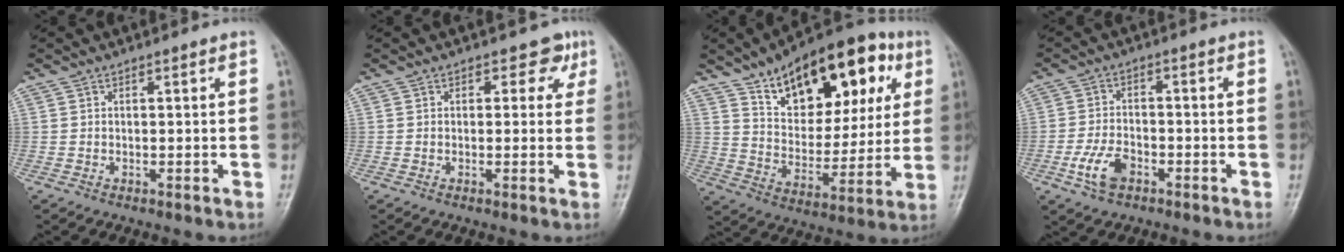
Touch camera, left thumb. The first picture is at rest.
{"total": 3.3, "force": [1.5, 2.5, 1.6], "torque": [0.015, -0.001, 0.010]}
{"total": 23.9, "force": [11.6, 12.7, 16.5], "torque": [-0.196, -0.017, 0.184]}
{"total": 6.1, "force": [-2.9, 3.6, 4.0], "torque": [-0.079, 0.013, -0.057]}